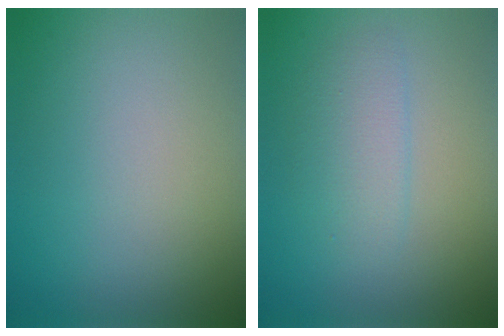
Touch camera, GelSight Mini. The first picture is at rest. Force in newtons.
{"total": 2.4, "press": 2.4, "slide": 0.0}